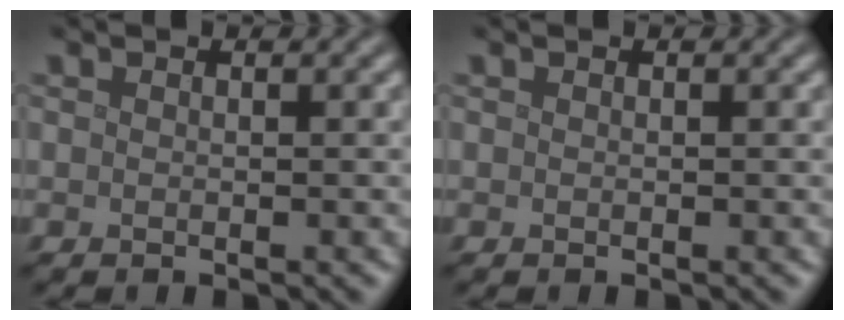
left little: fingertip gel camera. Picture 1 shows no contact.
{"total": 0.0}